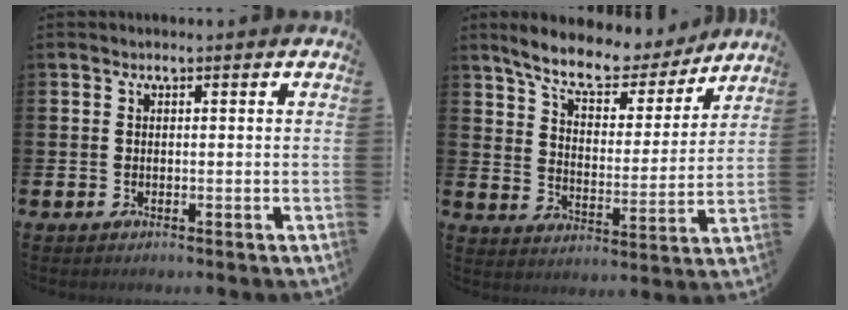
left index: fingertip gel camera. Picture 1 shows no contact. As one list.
[{"total": 9.1, "force": [8.2, 2.6, 3.0], "torque": [-0.084, -0.056, 0.141]}]